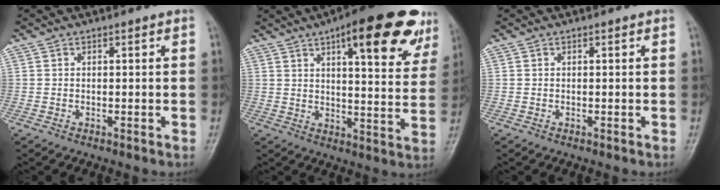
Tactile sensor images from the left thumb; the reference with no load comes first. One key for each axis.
{"total": 20.5, "fx": 11.3, "fy": 6.3, "fz": 15.9, "tx": -0.180, "ty": -0.031, "tz": 0.149}
{"total": 0.0}